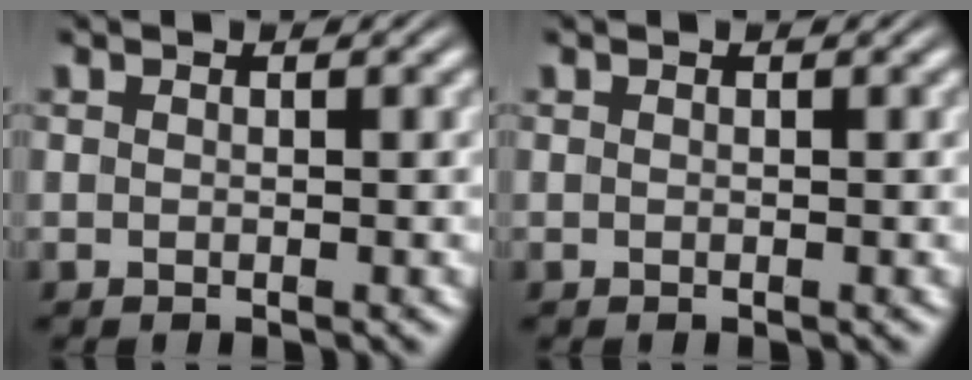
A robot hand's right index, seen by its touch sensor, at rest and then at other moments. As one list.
[{"total": 0.0}]